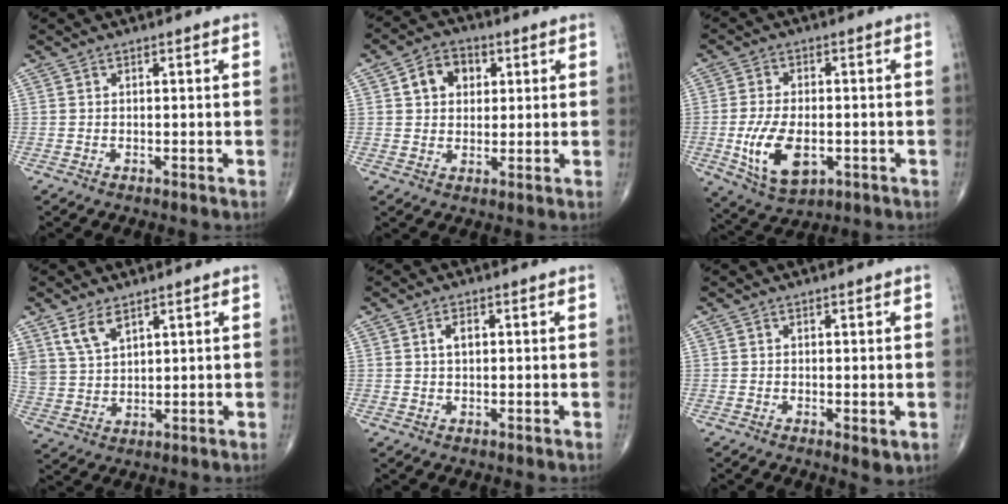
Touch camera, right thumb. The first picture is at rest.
{"total": 7.3, "force": [2.2, 5.6, 4.1], "torque": [-0.037, 0.002, 0.031]}
{"total": 11.5, "force": [-2.6, 6.4, 9.2], "torque": [-0.167, -0.003, -0.035]}
{"total": 6.8, "force": [4.4, 3.6, 3.9], "torque": [-0.070, -0.015, 0.097]}
{"total": 2.5, "force": [0.6, 1.4, 2.0], "torque": [-0.033, 0.003, 0.011]}
{"total": 2.3, "force": [-0.4, 1.0, 2.0], "torque": [-0.030, -0.008, -0.006]}